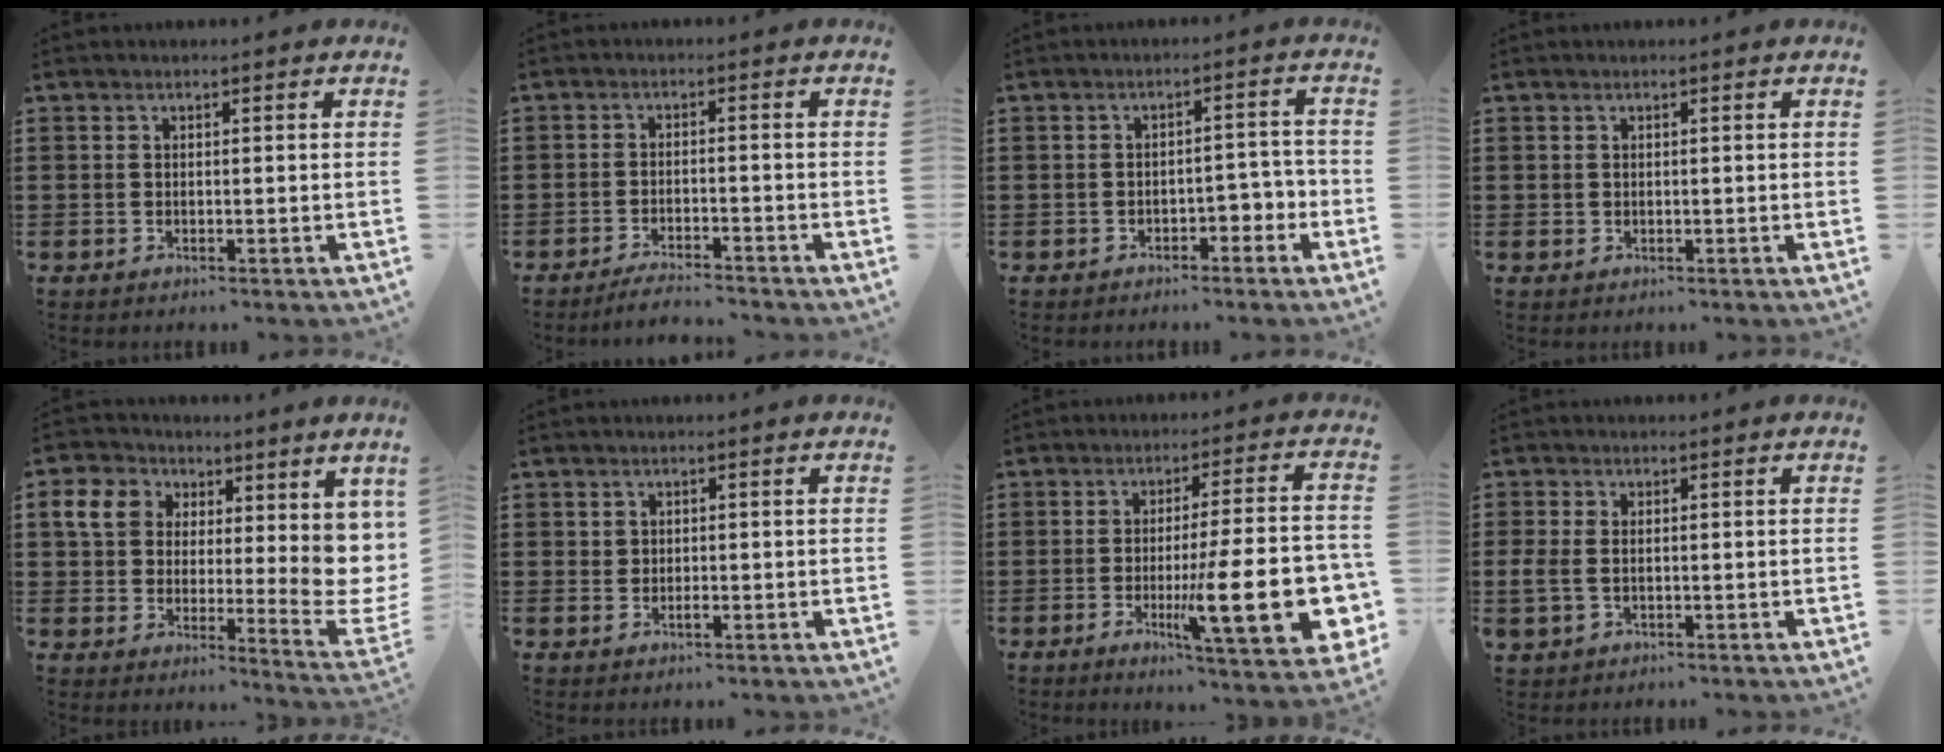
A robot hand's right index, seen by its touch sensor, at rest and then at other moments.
{"total": 2.8, "force": [-2.8, -0.1, 0.7], "torque": [-0.014, 0.001, -0.056]}
{"total": 3.3, "force": [-2.2, 1.7, 1.9], "torque": [-0.034, 0.008, -0.043]}
{"total": 0.5, "force": [0.2, 0.5, 0.1], "torque": [-0.002, 0.003, 0.003]}
{"total": 8.6, "force": [4.4, 6.1, 4.2], "torque": [-0.097, -0.017, 0.086]}
{"total": 0.9, "force": [0.0, 0.7, 0.5], "torque": [-0.013, 0.004, 0.000]}
{"total": 17.9, "force": [-4.3, 4.2, 16.9], "torque": [-0.253, -0.011, -0.055]}
{"total": 2.5, "force": [-0.2, 1.7, 1.8], "torque": [-0.061, -0.003, -0.011]}